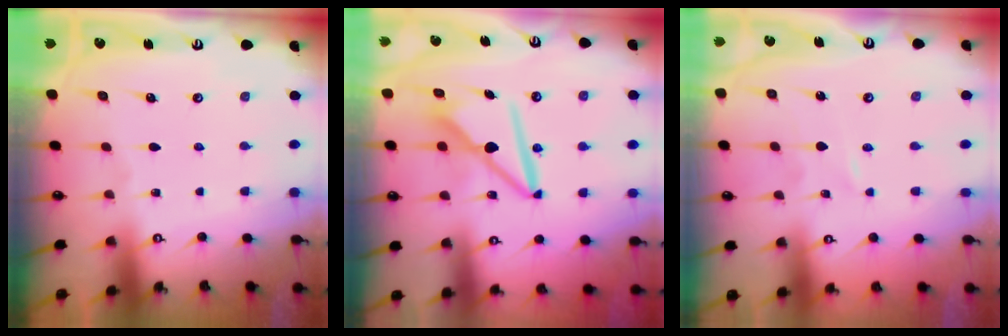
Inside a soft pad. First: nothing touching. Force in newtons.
{"total": 9.9, "press": 9.8, "slide": 0.7}
{"total": 1.1, "press": 1.1, "slide": 0.1}